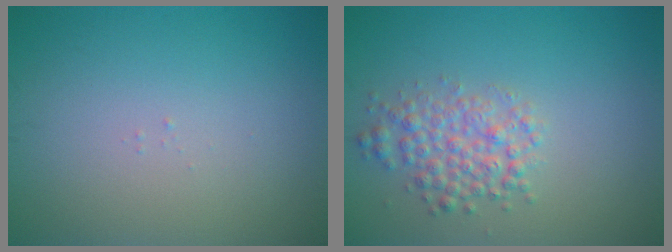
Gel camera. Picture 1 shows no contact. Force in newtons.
{"total": 3.2, "press": 3.1, "slide": 0.1}